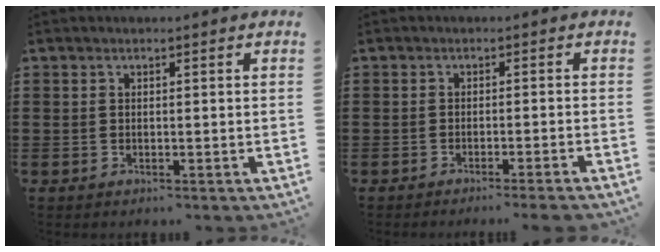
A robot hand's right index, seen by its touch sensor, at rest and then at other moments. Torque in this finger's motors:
{"motor_torque": [1.51, -0.62, 0.18, 0.08]}